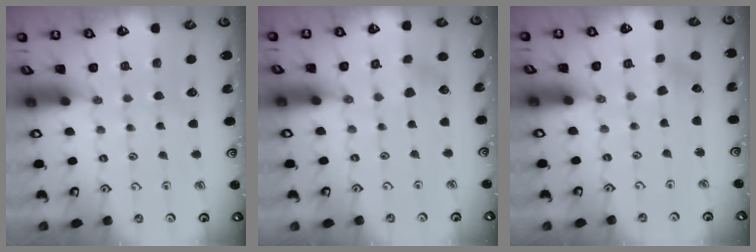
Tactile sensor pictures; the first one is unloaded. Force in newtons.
{"total": 3.4, "press": 3.4, "slide": 0.4}
{"total": 2.6, "press": 2.6, "slide": 0.2}